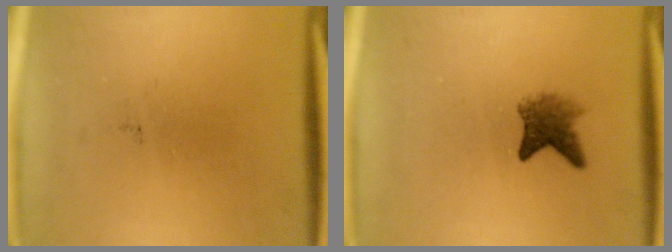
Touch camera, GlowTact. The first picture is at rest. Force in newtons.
{"total": 3.4}